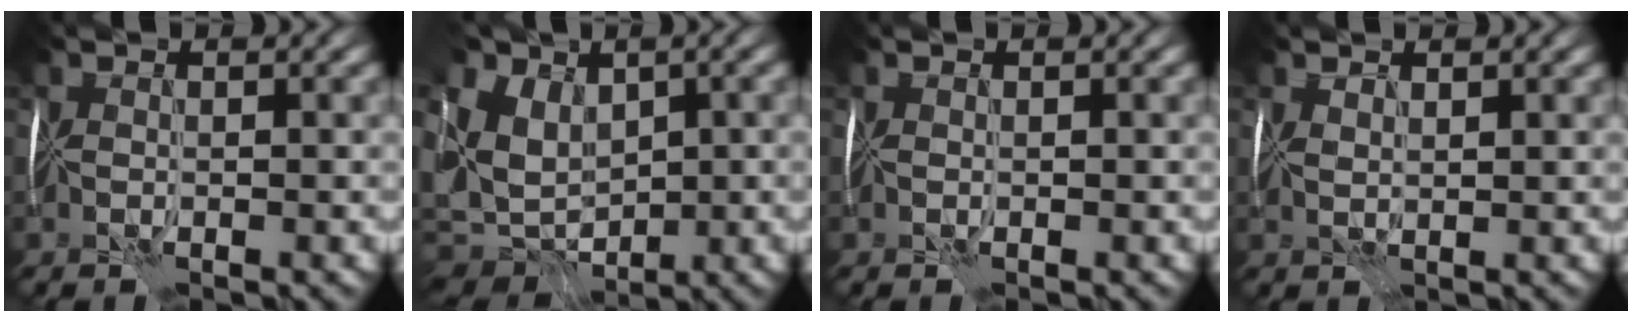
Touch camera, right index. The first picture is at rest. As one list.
[{"total": 10.7, "force": [2.4, 8.0, 6.7], "torque": [-0.145, 0.009, 0.051]}, {"total": 0.0}, {"total": 1.3, "force": [1.3, 0.1, 0.2], "torque": [-0.008, 0.005, 0.026]}]